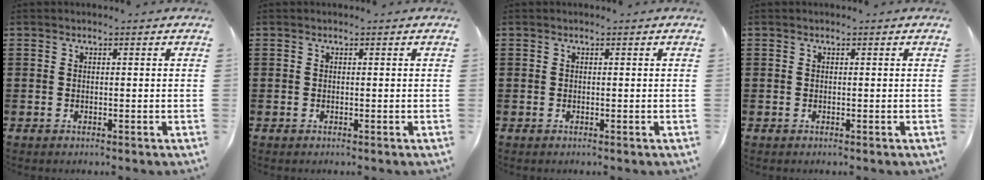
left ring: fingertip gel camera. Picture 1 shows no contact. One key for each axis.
{"total": 0.0}
{"total": 0.0}
{"total": 0.0}